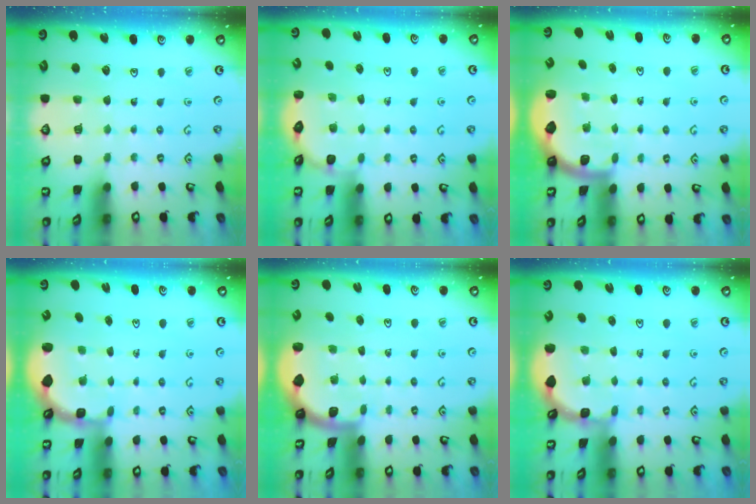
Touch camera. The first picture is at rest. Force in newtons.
{"total": 3.0, "press": 2.6, "slide": 1.4}
{"total": 2.0, "press": 2.0, "slide": 0.5}
{"total": 2.5, "press": 2.1, "slide": 1.3}
{"total": 1.4, "press": 1.4, "slide": 0.1}
{"total": 1.9, "press": 1.9, "slide": 0.1}